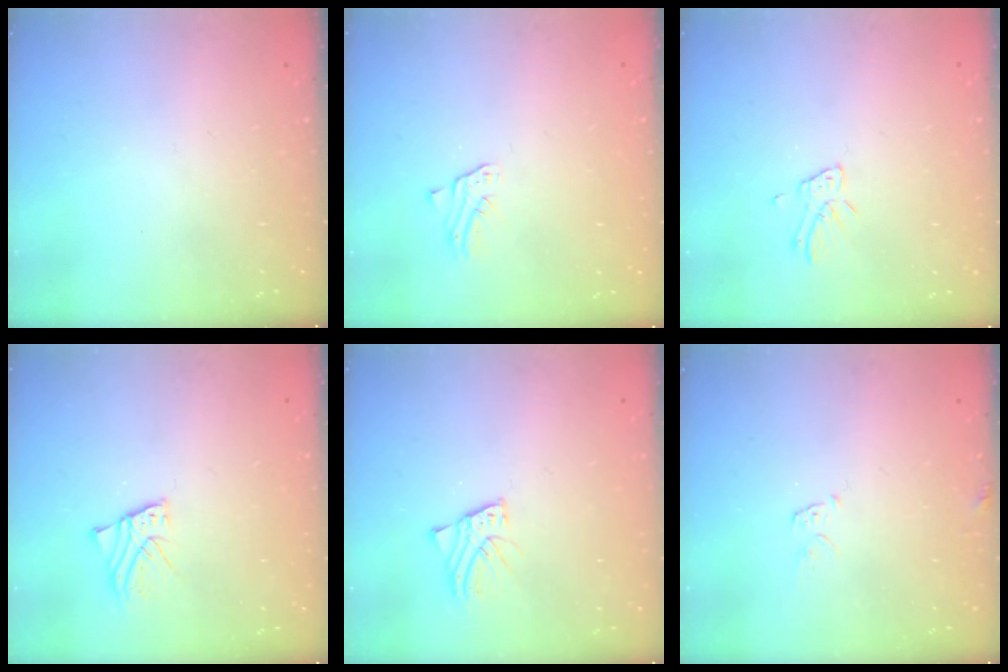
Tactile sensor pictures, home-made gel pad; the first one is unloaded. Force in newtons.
{"total": 1.5, "press": 1.5, "slide": 0.1}
{"total": 5.6, "press": 5.6, "slide": 0.4}
{"total": 2.9, "press": 2.9, "slide": 0.2}
{"total": 2.6, "press": 2.6, "slide": 0.1}
{"total": 5.0, "press": 5.0, "slide": 0.1}